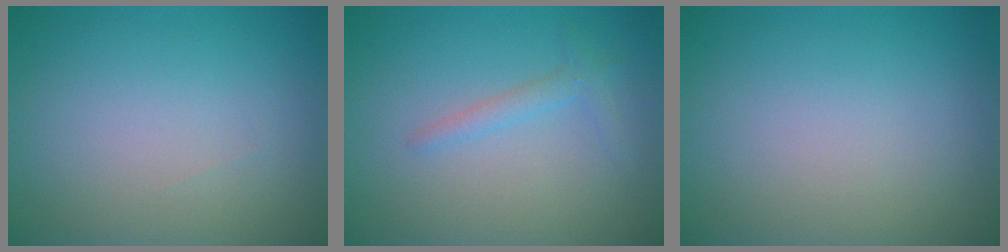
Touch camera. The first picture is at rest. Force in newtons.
{"total": 1.4, "press": 1.4, "slide": 0.1}
{"total": 0.0}